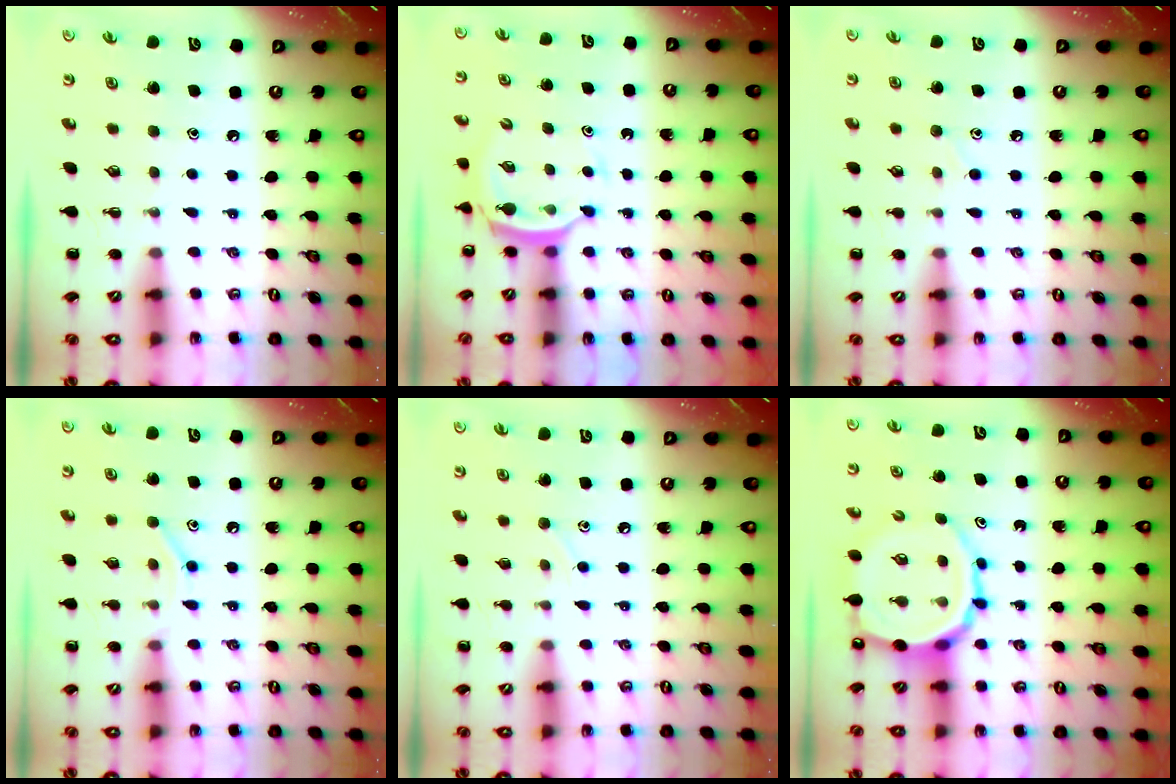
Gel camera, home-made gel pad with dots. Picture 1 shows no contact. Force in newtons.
{"total": 3.9, "press": 3.9, "slide": 0.6}
{"total": 5.8, "press": 5.4, "slide": 2.1}
{"total": 7.8, "press": 7.8, "slide": 1.1}
{"total": 3.1, "press": 3.0, "slide": 1.0}
{"total": 11.1, "press": 10.7, "slide": 3.0}